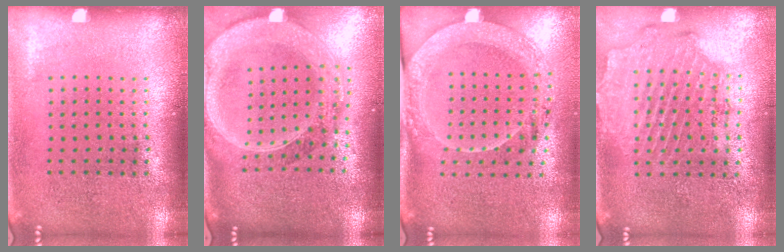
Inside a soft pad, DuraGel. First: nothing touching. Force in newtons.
{"total": 3.1, "press": 2.6, "slide": 1.6}
{"total": 2.0, "press": 2.0, "slide": 0.3}
{"total": 1.9, "press": 1.7, "slide": 0.9}